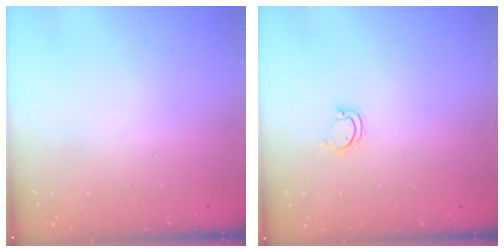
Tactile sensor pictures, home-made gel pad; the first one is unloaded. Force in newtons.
{"total": 3.0, "press": 3.0, "slide": 0.2}